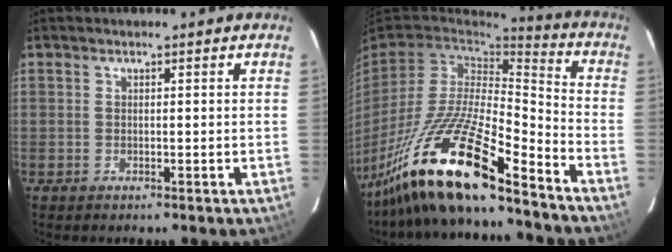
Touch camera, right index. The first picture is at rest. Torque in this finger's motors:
{"motor_torque": [1.14, -1.00, 1.05, 0.21]}